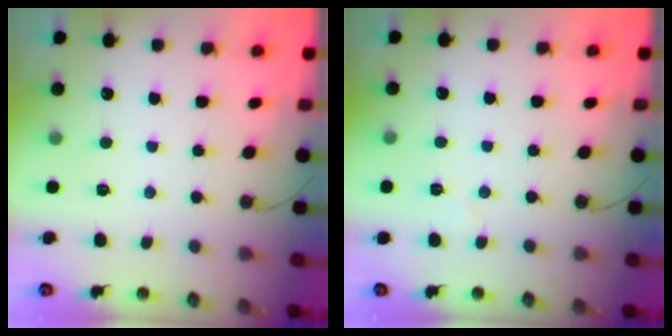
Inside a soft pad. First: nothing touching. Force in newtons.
{"total": 4.1, "press": 3.6, "slide": 2.0}